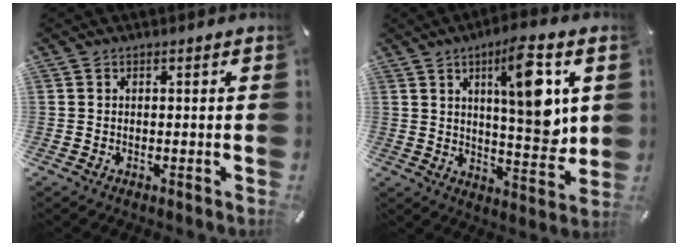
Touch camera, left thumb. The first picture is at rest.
{"total": 14.8, "force": [5.3, 4.3, 13.1], "torque": [-0.181, -0.031, 0.079]}